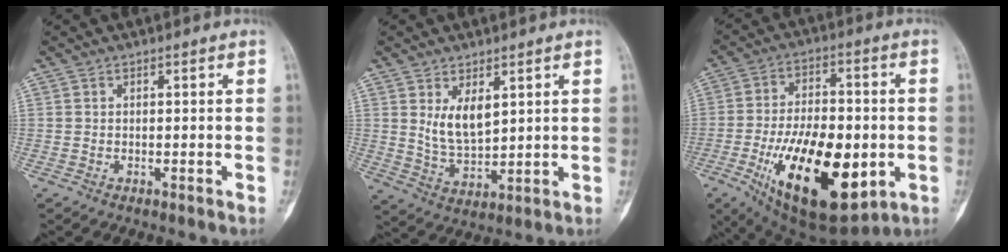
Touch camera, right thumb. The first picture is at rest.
{"total": 7.0, "force": [2.8, 3.5, 5.3], "torque": [-0.086, -0.027, 0.064]}
{"total": 24.3, "force": [-6.5, 11.6, 20.3], "torque": [-0.346, -0.004, -0.085]}